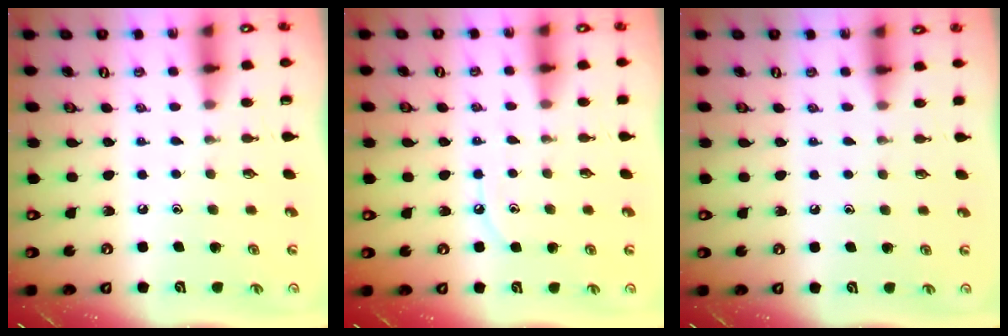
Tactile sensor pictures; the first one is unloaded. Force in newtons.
{"total": 6.2, "press": 6.1, "slide": 0.6}
{"total": 3.1, "press": 3.1, "slide": 0.6}